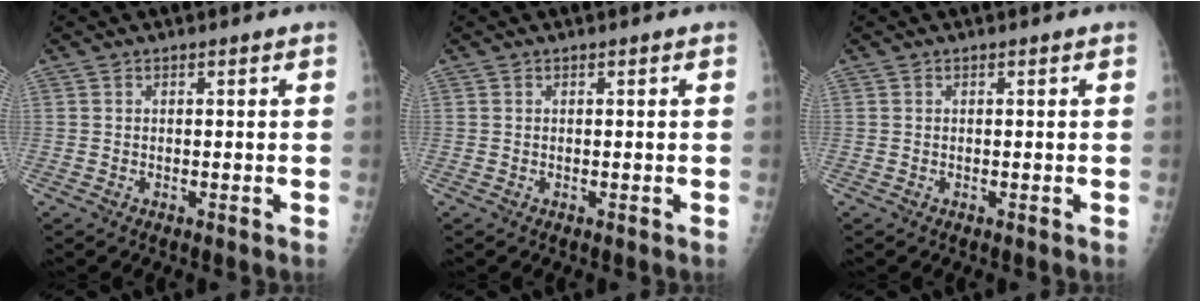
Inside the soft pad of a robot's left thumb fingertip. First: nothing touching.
{"total": 0.0}
{"total": 0.0}